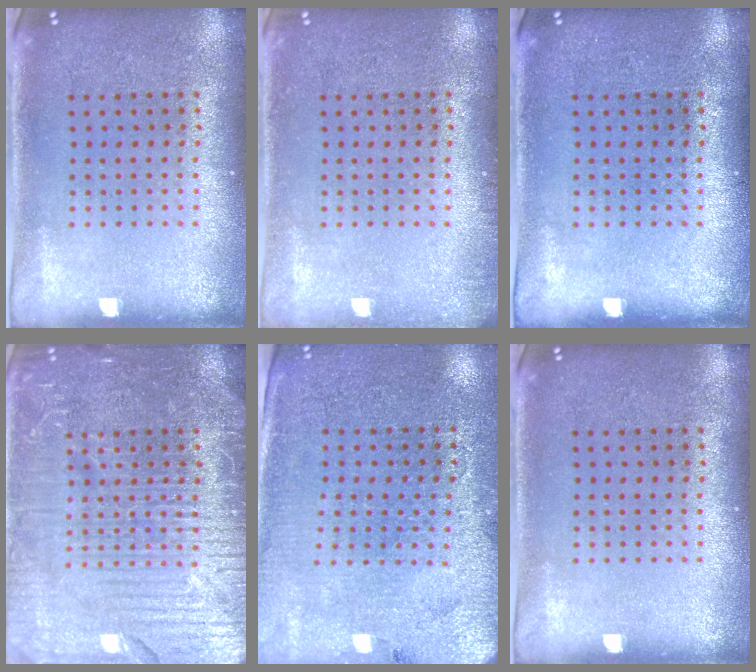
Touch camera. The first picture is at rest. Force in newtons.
{"total": 0.8, "press": 0.8, "slide": 0.0}
{"total": 0.0}
{"total": 7.2, "press": 7.1, "slide": 0.8}
{"total": 3.0, "press": 2.9, "slide": 0.8}
{"total": 0.0}